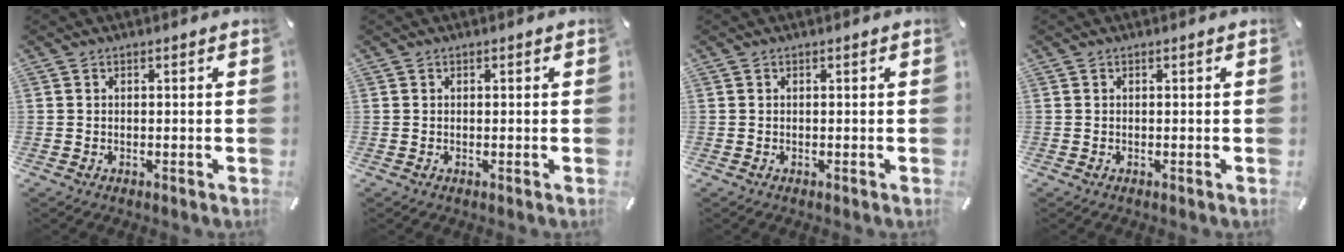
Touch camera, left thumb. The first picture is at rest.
{"total": 0.0}
{"total": 0.0}
{"total": 0.0}